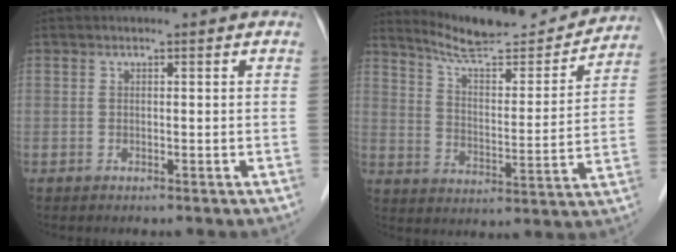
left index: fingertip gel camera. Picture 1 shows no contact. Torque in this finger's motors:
{"motor_torque": [0.13, -0.15, 0.19, 0.04]}